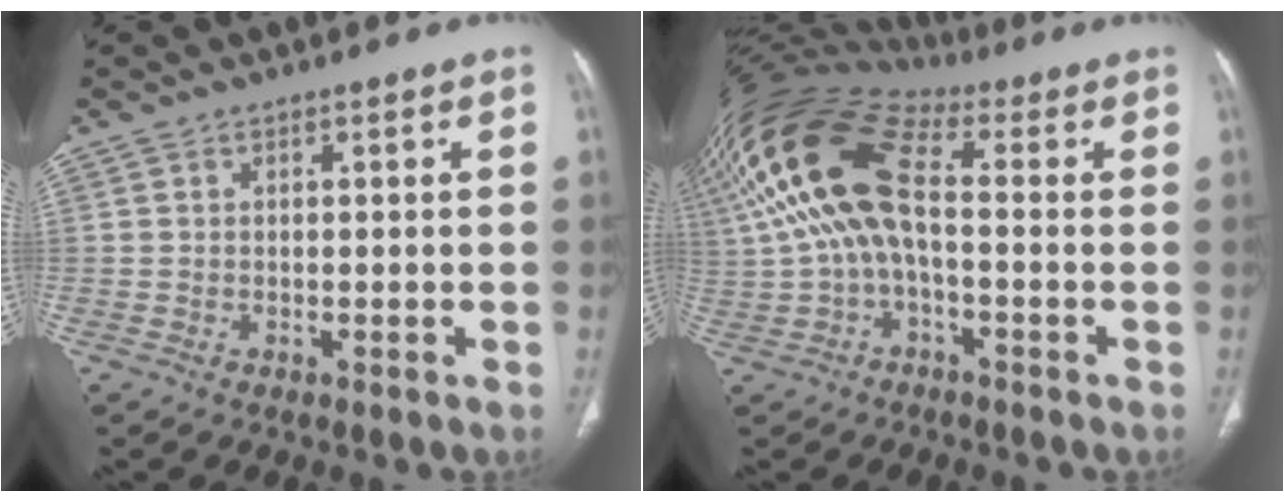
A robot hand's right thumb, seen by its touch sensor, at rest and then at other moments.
{"total": 18.2, "force": [1.3, 8.9, 15.8], "torque": [-0.334, 0.042, 0.018]}